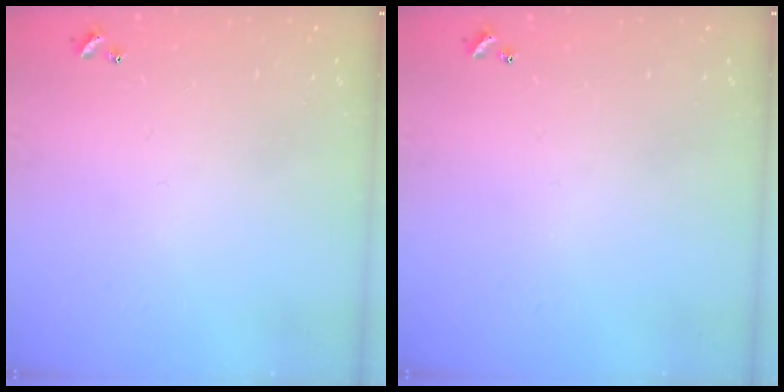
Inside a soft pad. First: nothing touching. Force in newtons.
{"total": 0.0}